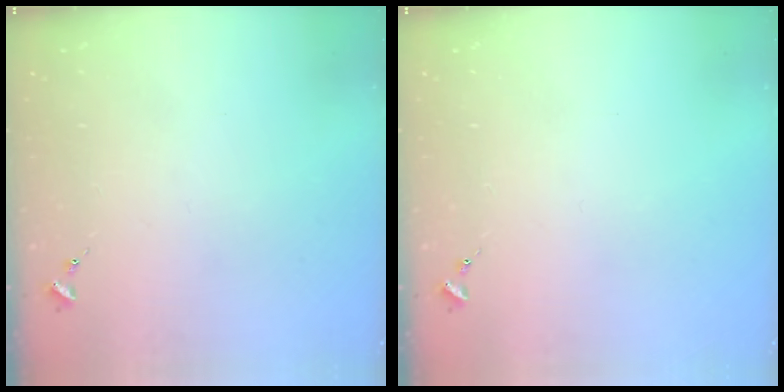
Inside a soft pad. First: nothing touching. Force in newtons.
{"total": 0.0}